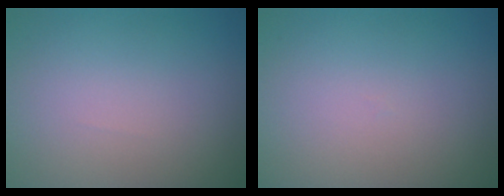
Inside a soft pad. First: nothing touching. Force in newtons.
{"total": 0.0}